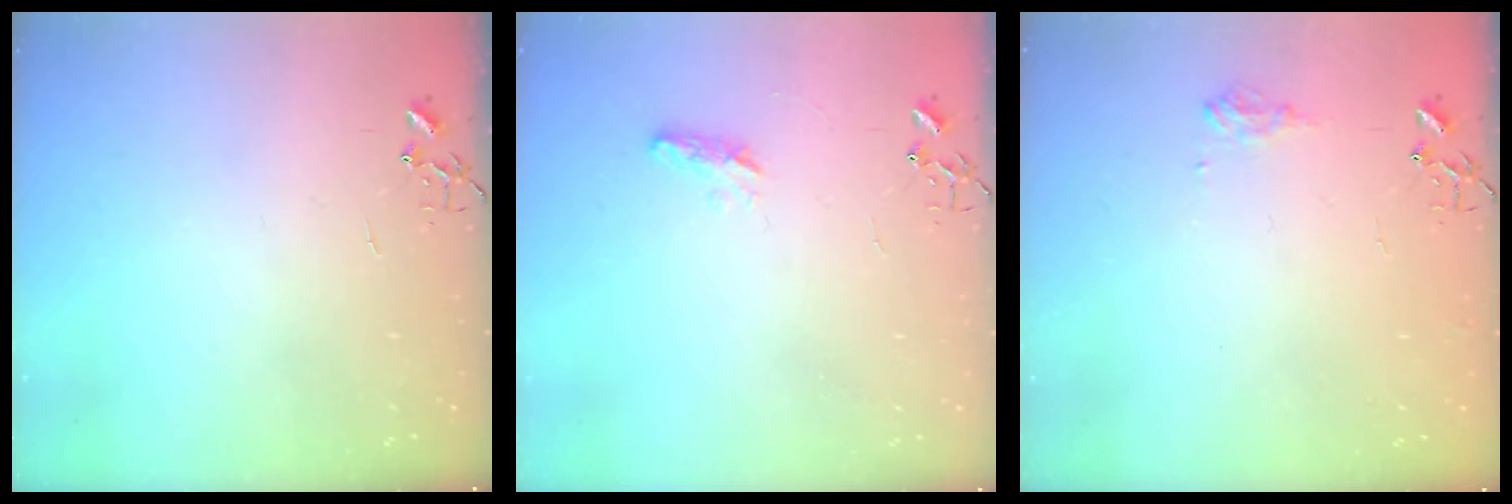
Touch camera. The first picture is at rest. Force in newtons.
{"total": 6.5, "press": 6.4, "slide": 0.7}
{"total": 6.9, "press": 6.8, "slide": 1.0}